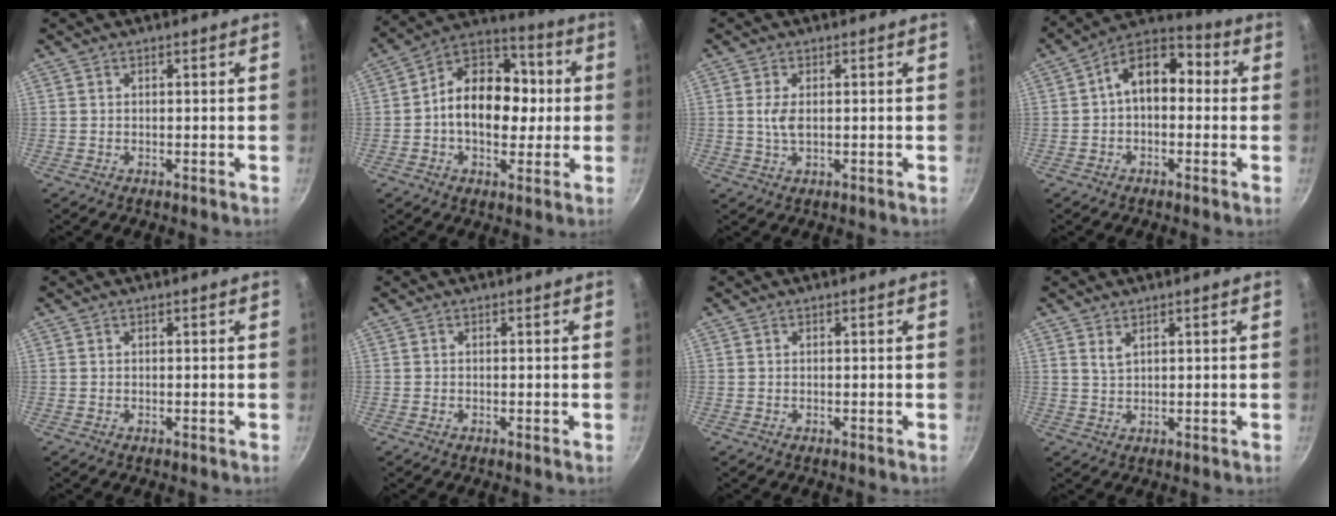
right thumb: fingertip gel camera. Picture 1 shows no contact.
{"total": 16.5, "force": [-0.3, 11.8, 11.5], "torque": [-0.135, 0.034, -0.024]}
{"total": 3.2, "force": [0.3, 1.5, 2.7], "torque": [-0.053, -0.002, 0.008]}
{"total": 11.5, "force": [0.7, 7.7, 8.5], "torque": [-0.100, 0.040, -0.009]}
{"total": 0.0}
{"total": 0.0}
{"total": 0.0}
{"total": 1.9, "force": [1.1, 0.8, 1.3], "torque": [-0.024, -0.007, 0.024]}